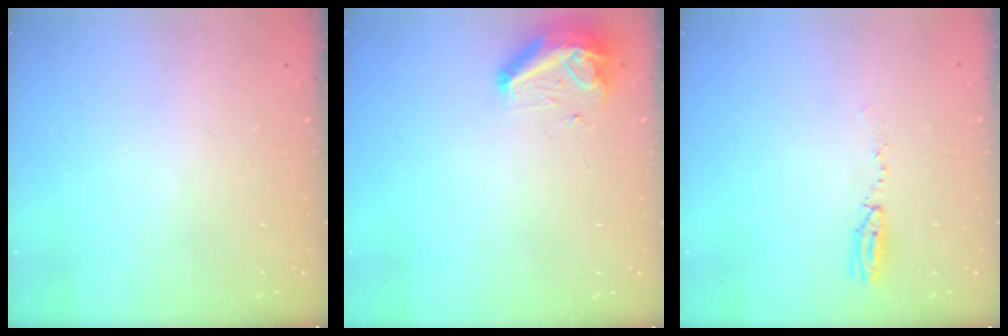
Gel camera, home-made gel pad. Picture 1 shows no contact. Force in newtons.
{"total": 8.5, "press": 8.5, "slide": 0.5}
{"total": 17.3, "press": 5.5, "slide": 16.4}